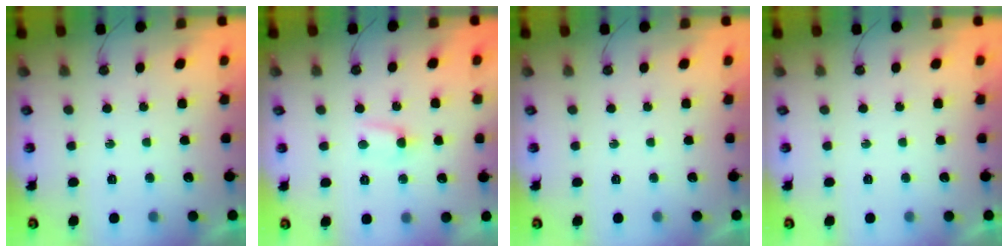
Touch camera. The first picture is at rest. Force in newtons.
{"total": 3.6, "press": 3.5, "slide": 0.4}
{"total": 0.0}
{"total": 0.0}